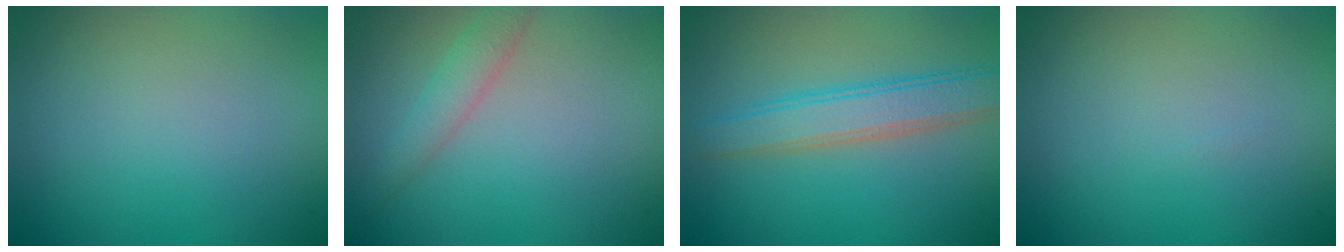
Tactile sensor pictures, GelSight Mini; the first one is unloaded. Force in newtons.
{"total": 2.4, "press": 2.4, "slide": 0.1}
{"total": 4.1, "press": 4.1, "slide": 0.2}
{"total": 0.0}